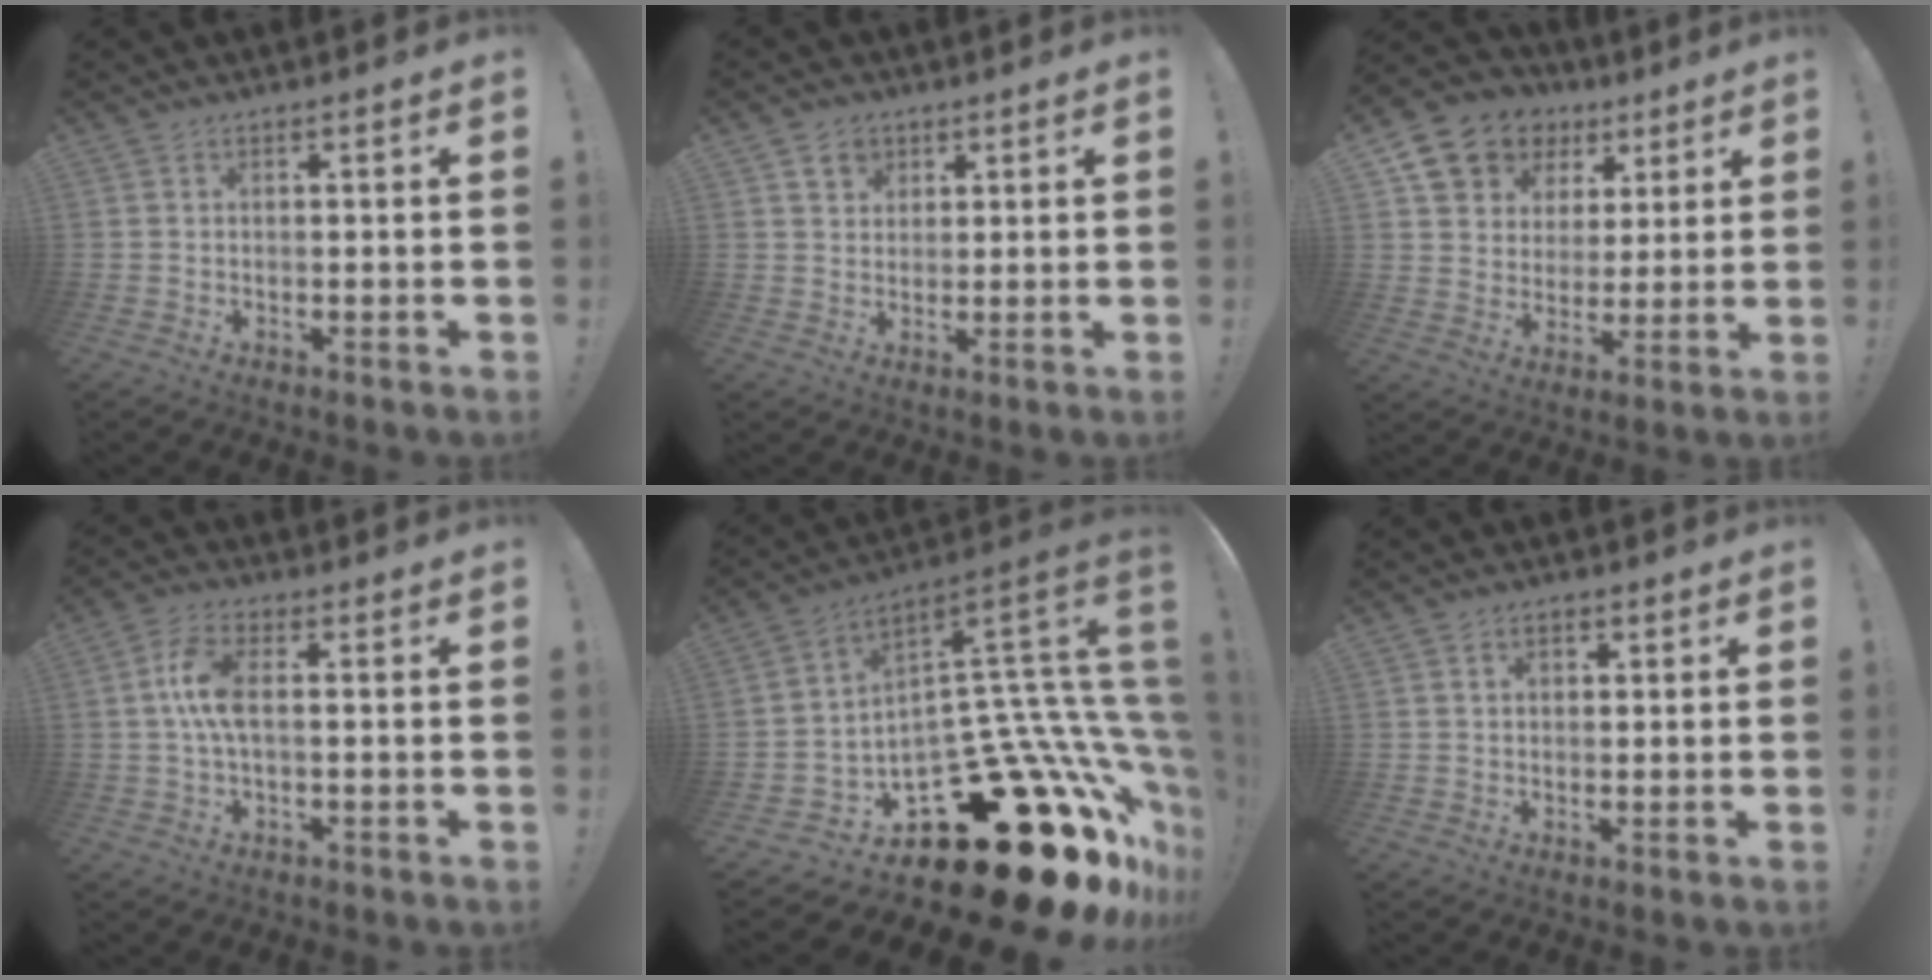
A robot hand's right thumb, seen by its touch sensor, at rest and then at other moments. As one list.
[{"total": 5.0, "force": [2.8, 3.9, 1.2], "torque": [-0.006, -0.013, 0.050]}, {"total": 12.8, "force": [7.4, 9.8, 3.9], "torque": [-0.064, -0.045, 0.151]}, {"total": 8.7, "force": [0.5, 3.7, 7.8], "torque": [-0.156, 0.003, 0.012]}, {"total": 29.9, "force": [-14.8, 14.5, 21.6], "torque": [-0.188, -0.002, -0.179]}, {"total": 2.5, "force": [0.8, 1.8, 1.6], "torque": [-0.016, 0.000, 0.011]}]